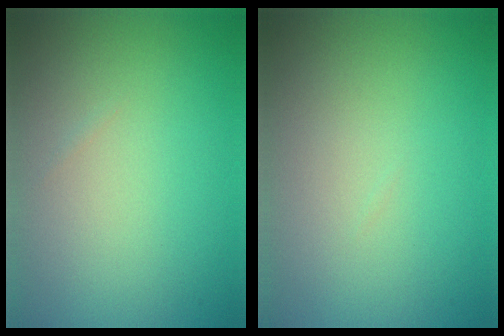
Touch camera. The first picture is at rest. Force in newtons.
{"total": 0.0}